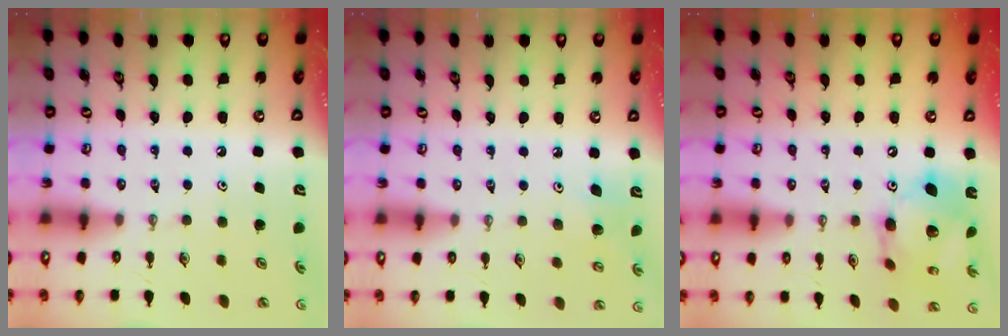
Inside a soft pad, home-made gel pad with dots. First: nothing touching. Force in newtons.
{"total": 5.8, "press": 5.6, "slide": 1.3}
{"total": 15.3, "press": 15.2, "slide": 1.5}